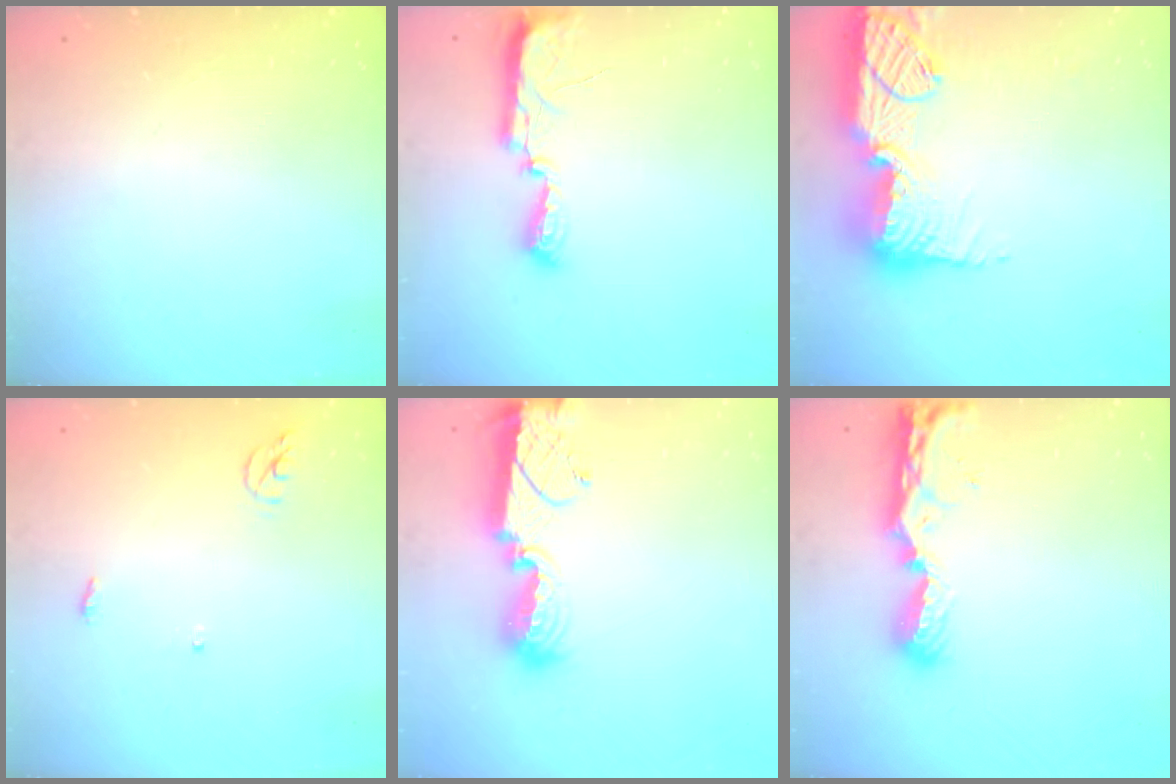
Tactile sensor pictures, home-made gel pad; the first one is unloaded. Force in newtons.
{"total": 9.8, "press": 8.9, "slide": 4.2}
{"total": 21.2, "press": 21.2, "slide": 1.2}
{"total": 3.8, "press": 3.7, "slide": 0.2}
{"total": 12.3, "press": 12.3, "slide": 0.8}
{"total": 8.6, "press": 8.5, "slide": 1.0}